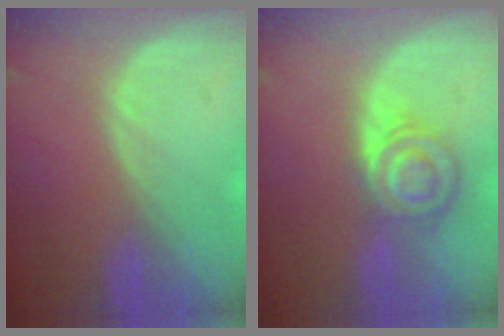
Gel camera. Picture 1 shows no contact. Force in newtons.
{"total": 6.4, "press": 6.4, "slide": 0.1}